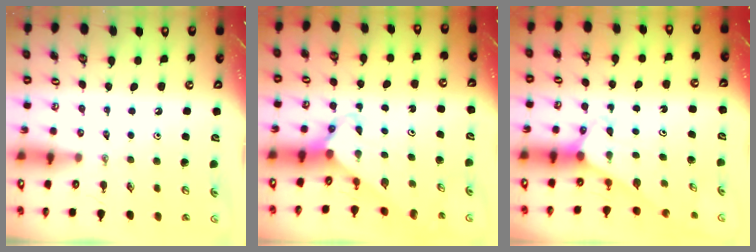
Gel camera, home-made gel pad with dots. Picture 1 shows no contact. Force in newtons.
{"total": 2.3, "press": 2.3, "slide": 0.2}
{"total": 2.5, "press": 2.5, "slide": 0.2}